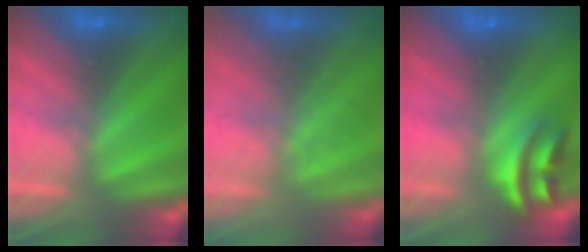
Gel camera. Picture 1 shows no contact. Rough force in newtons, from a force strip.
{"total": 1.8}
{"total": 2.7}